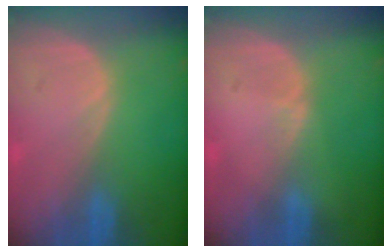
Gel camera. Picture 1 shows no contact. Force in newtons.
{"total": 0.5, "press": 0.5, "slide": 0.2}